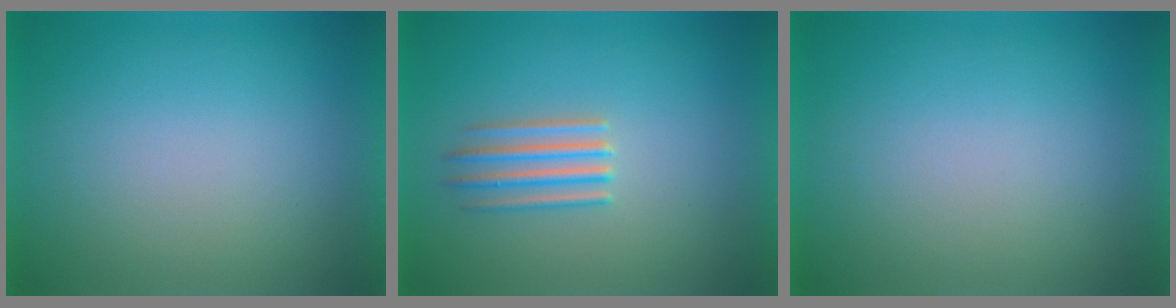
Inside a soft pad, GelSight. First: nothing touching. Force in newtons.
{"total": 2.9}
{"total": 0.0}